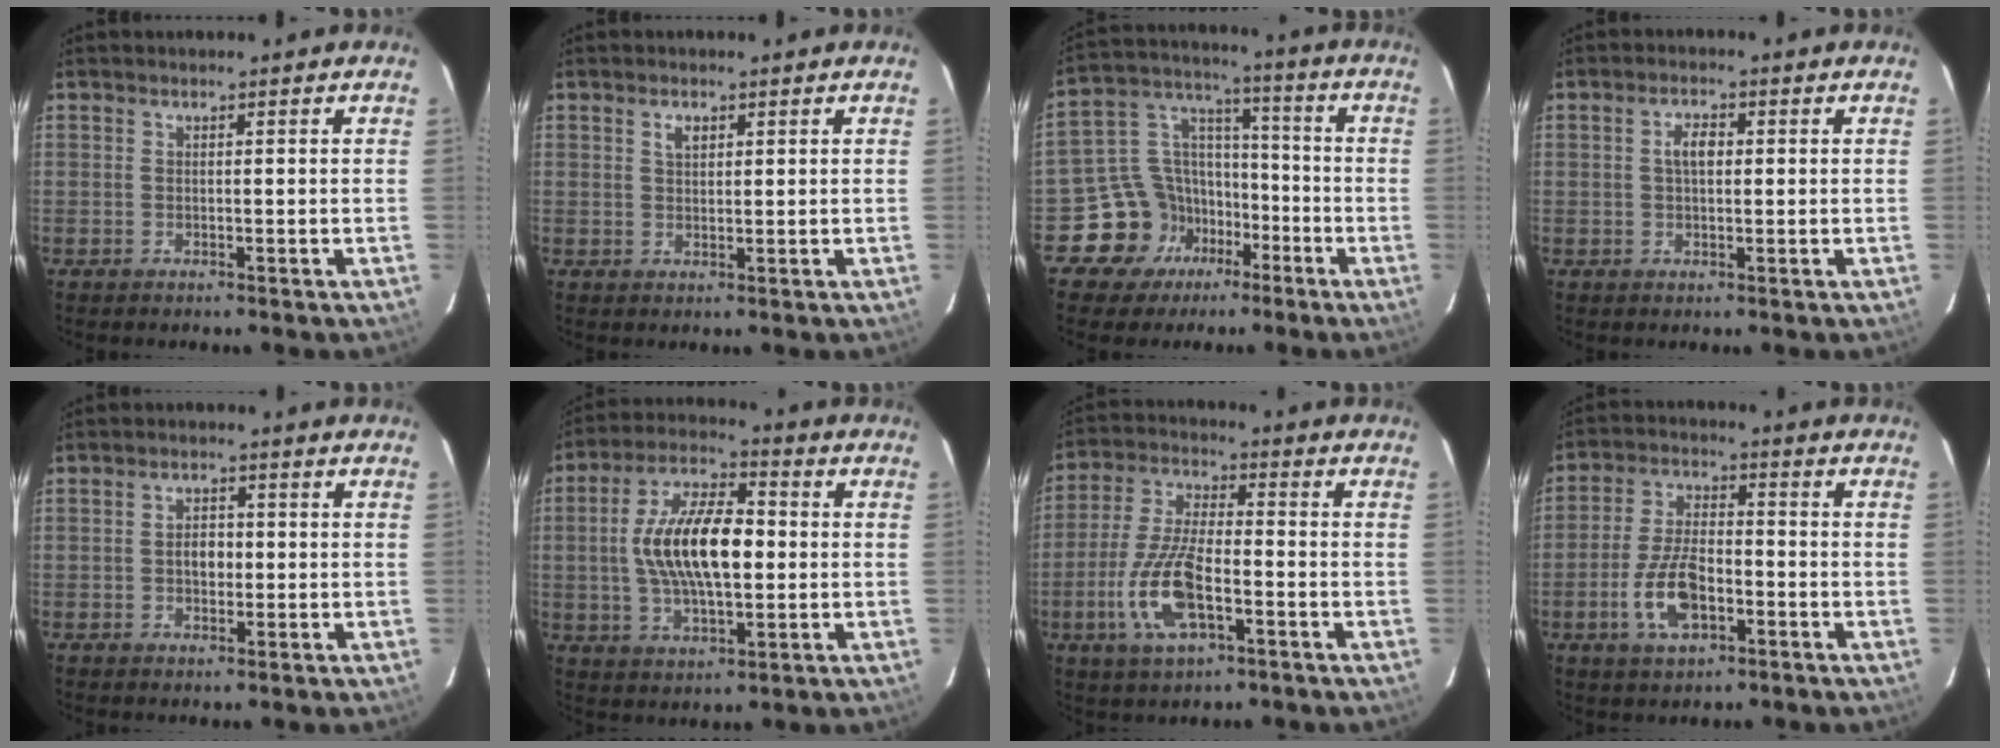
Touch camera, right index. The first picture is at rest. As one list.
[{"total": 2.2, "force": [1.1, 1.3, 1.4], "torque": [-0.024, 0.004, 0.018]}, {"total": 12.4, "force": [-6.8, 10.2, 2.2], "torque": [-0.057, 0.060, -0.108]}, {"total": 3.1, "force": [0.4, 1.6, 2.6], "torque": [-0.048, 0.009, 0.008]}, {"total": 3.2, "force": [-0.2, 2.2, 2.3], "torque": [-0.039, 0.008, -0.003]}, {"total": 15.5, "force": [0.2, 6.6, 14.1], "torque": [-0.267, 0.014, 0.001]}, {"total": 13.3, "force": [-4.7, 5.0, 11.4], "torque": [-0.244, -0.005, -0.090]}, {"total": 10.3, "force": [-3.9, 4.9, 8.2], "torque": [-0.172, 0.002, -0.068]}]